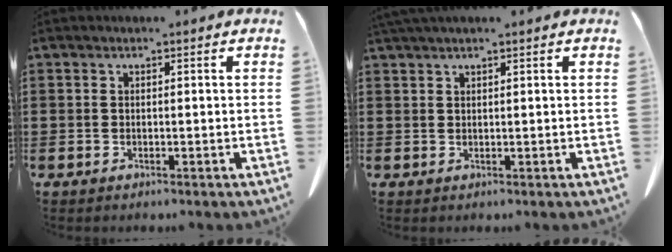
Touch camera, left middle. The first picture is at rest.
{"total": 1.3, "force": [1.0, 0.0, 0.7], "torque": [-0.017, 0.001, 0.020]}